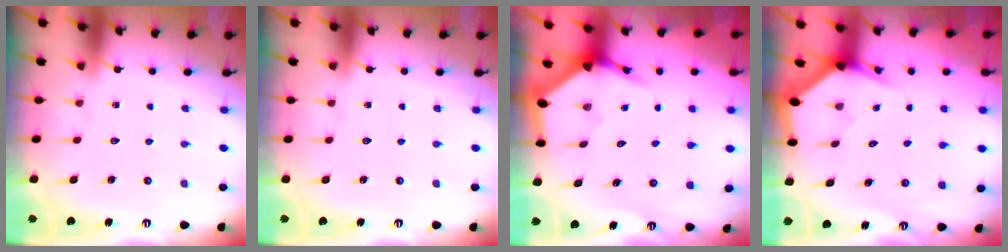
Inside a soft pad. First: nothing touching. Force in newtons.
{"total": 0.0}
{"total": 3.7, "press": 3.7, "slide": 0.5}
{"total": 2.7, "press": 2.7, "slide": 0.1}